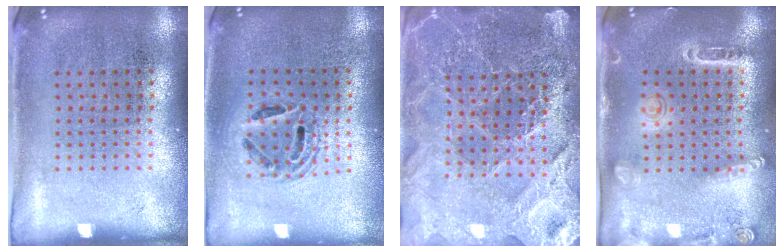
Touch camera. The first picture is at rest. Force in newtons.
{"total": 1.3, "press": 1.2, "slide": 0.6}
{"total": 4.4, "press": 4.1, "slide": 1.7}
{"total": 1.5, "press": 1.4, "slide": 0.4}